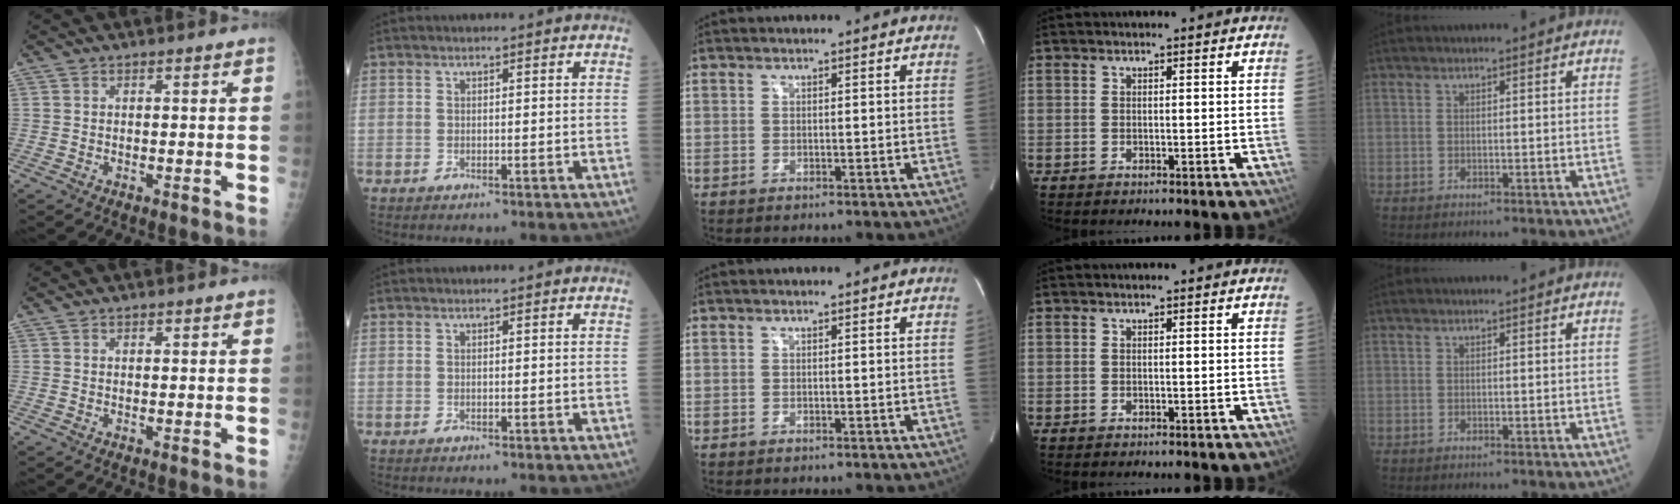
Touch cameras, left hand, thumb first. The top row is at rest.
{"thumb": {"total": 0.9, "force": [0.5, 0.5, 0.5], "torque": [-0.004, -0.002, 0.006]}}